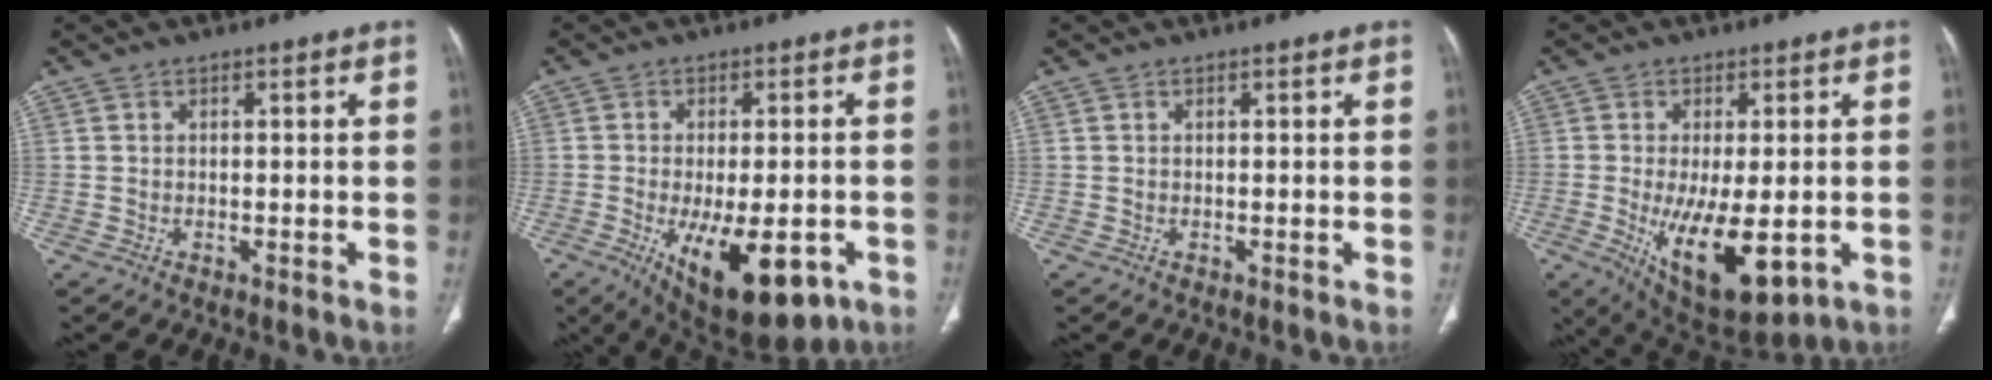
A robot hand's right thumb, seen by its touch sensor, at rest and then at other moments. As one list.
[{"total": 16.6, "force": [-6.6, 7.3, 13.3], "torque": [-0.187, -0.003, -0.078]}, {"total": 0.0}, {"total": 14.6, "force": [-3.8, 6.1, 12.8], "torque": [-0.209, -0.021, -0.036]}]